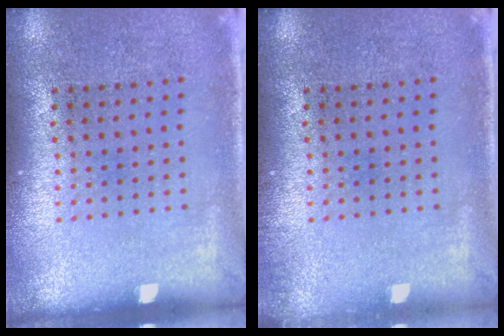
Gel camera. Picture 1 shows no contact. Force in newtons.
{"total": 0.6, "press": 0.6, "slide": 0.1}